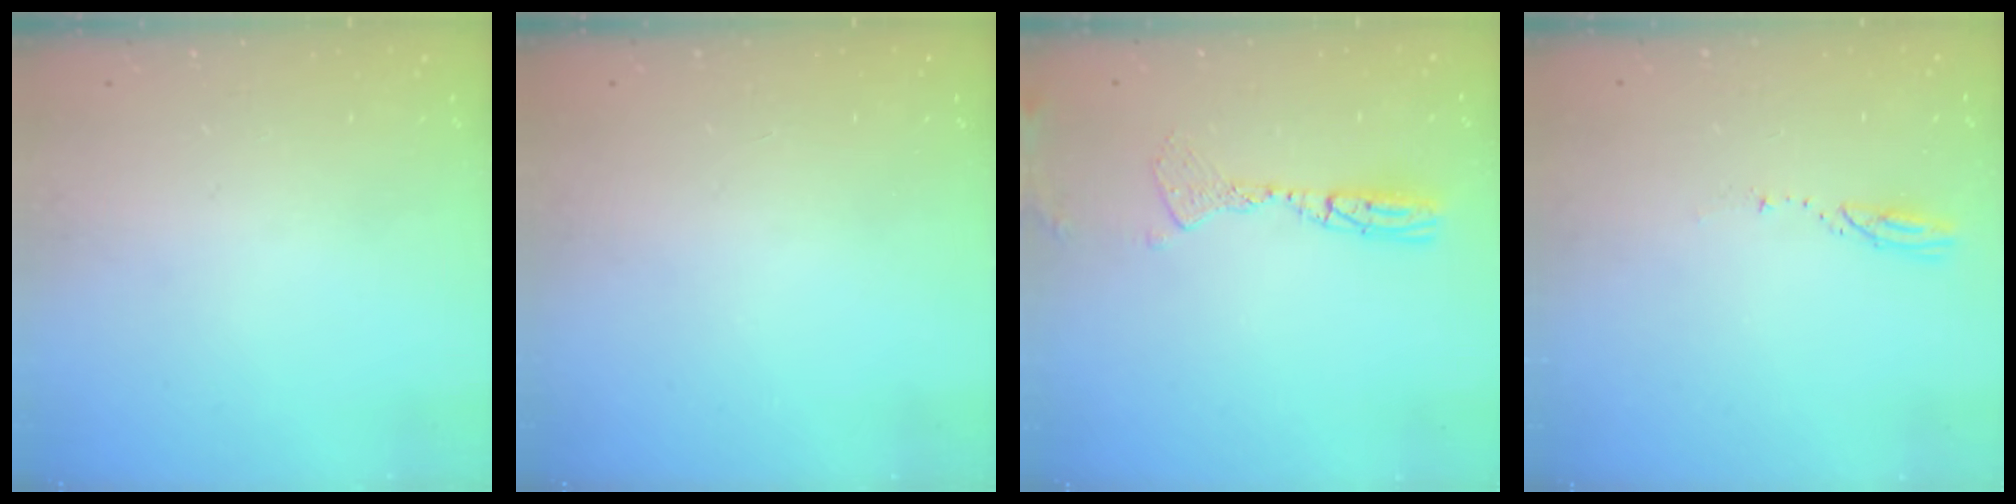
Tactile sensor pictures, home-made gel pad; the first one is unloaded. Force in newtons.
{"total": 0.0}
{"total": 10.0, "press": 9.7, "slide": 2.6}
{"total": 3.1, "press": 3.0, "slide": 0.3}